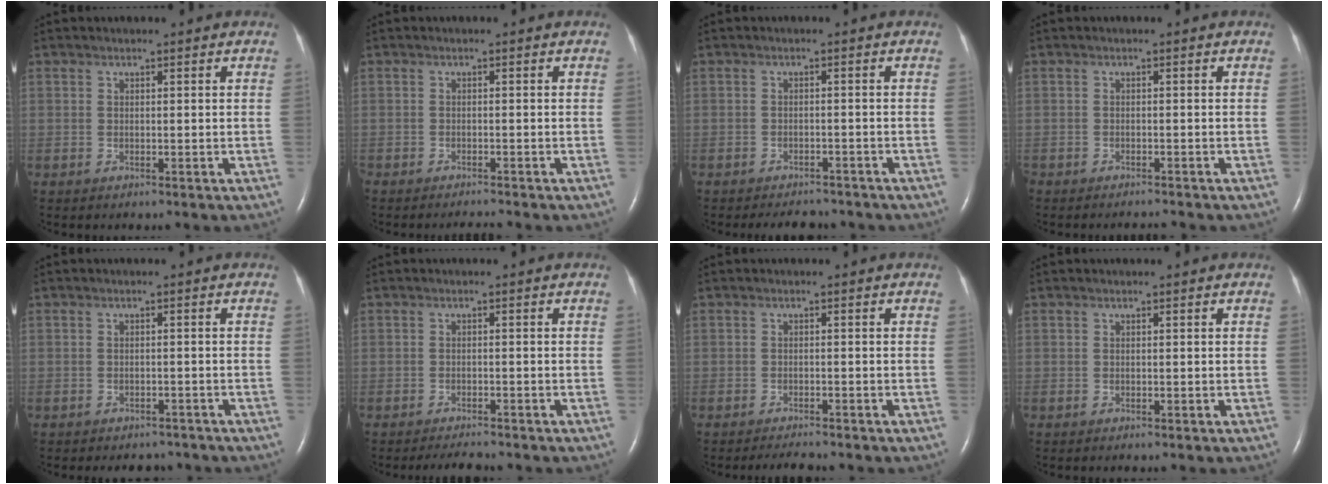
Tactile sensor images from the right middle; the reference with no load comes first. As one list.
[{"total": 1.5, "force": [-1.5, -0.3, 0.2], "torque": [-0.006, -0.008, -0.022]}, {"total": 5.3, "force": [-4.8, 1.7, 1.3], "torque": [-0.020, -0.004, -0.062]}, {"total": 1.4, "force": [-1.4, -0.1, 0.0], "torque": [0.000, -0.006, -0.019]}, {"total": 4.0, "force": [-3.5, 1.8, 0.6], "torque": [-0.010, 0.003, -0.042]}, {"total": 3.1, "force": [-2.9, 0.3, 1.1], "torque": [-0.022, -0.010, -0.043]}, {"total": 2.7, "force": [-2.5, 0.1, 0.9], "torque": [-0.022, -0.010, -0.036]}, {"total": 0.0}]